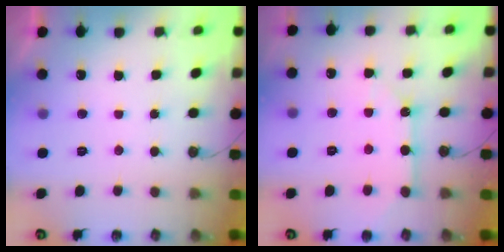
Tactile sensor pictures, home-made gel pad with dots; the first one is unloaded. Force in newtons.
{"total": 9.8, "press": 9.8, "slide": 1.1}